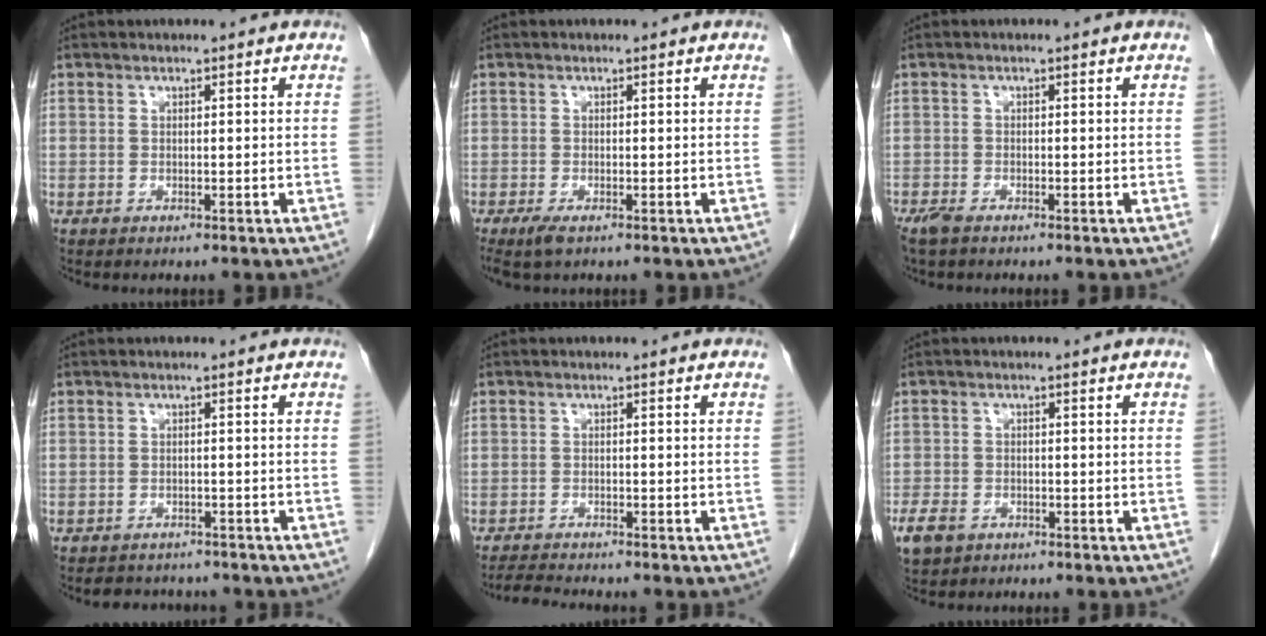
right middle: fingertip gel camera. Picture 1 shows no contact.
{"total": 2.3, "force": [-1.5, 0.7, 1.7], "torque": [-0.038, -0.008, -0.025]}
{"total": 2.3, "force": [-1.8, 0.7, 1.3], "torque": [-0.033, -0.007, -0.032]}
{"total": 4.6, "force": [-4.2, 1.8, 0.6], "torque": [-0.006, 0.000, -0.054]}
{"total": 3.4, "force": [-3.2, -0.5, 0.8], "torque": [-0.019, -0.018, -0.056]}
{"total": 5.0, "force": [-3.2, 3.2, 2.1], "torque": [-0.044, -0.002, -0.051]}